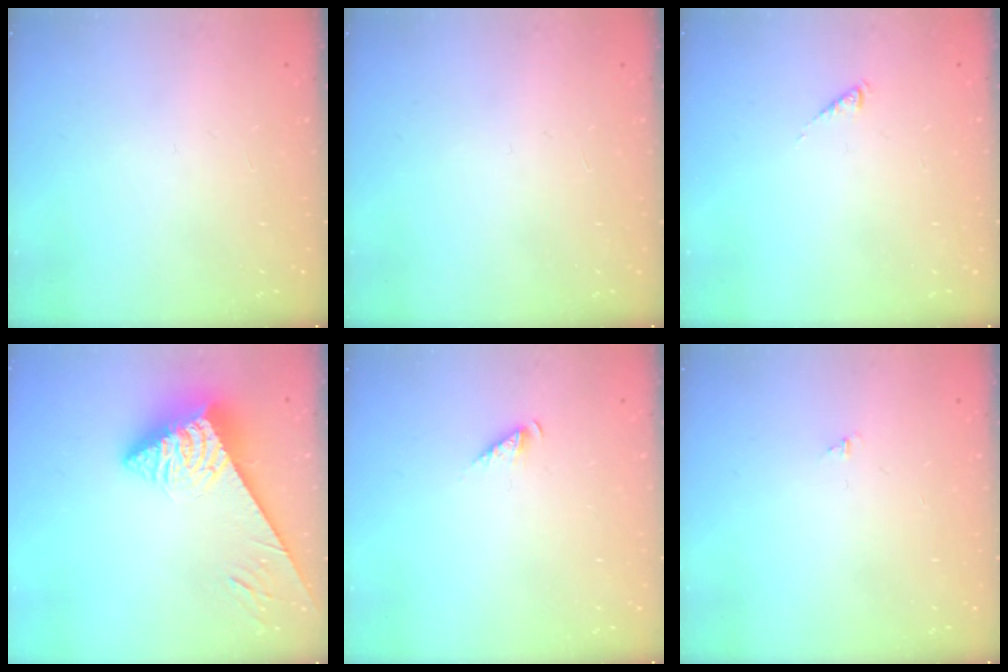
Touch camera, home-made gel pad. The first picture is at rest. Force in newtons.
{"total": 0.0}
{"total": 0.0}
{"total": 6.2, "press": 6.1, "slide": 0.9}
{"total": 2.8, "press": 2.8, "slide": 0.4}
{"total": 0.7, "press": 0.7, "slide": 0.1}